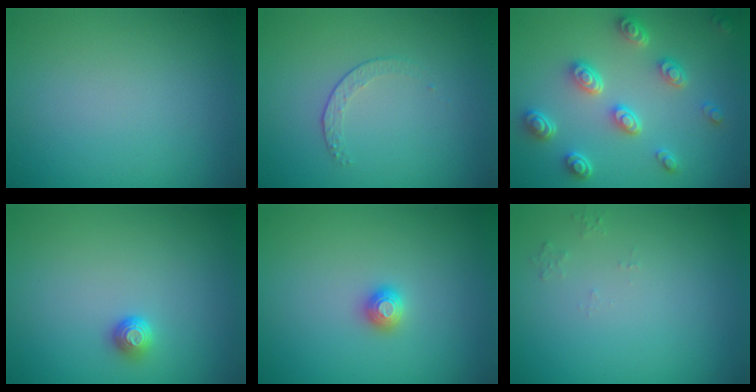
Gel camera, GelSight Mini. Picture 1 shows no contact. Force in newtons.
{"total": 1.4, "press": 0.7, "slide": 1.2}
{"total": 5.1, "press": 3.9, "slide": 3.2}
{"total": 1.2, "press": 1.0, "slide": 0.6}
{"total": 1.1, "press": 1.1, "slide": 0.1}
{"total": 0.8, "press": 0.7, "slide": 0.2}